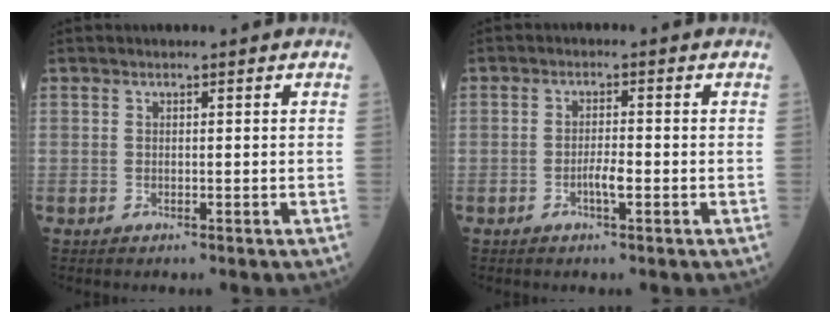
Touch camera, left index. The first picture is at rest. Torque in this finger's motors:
{"motor_torque": [0.52, 0.16, 0.04, 0.02]}